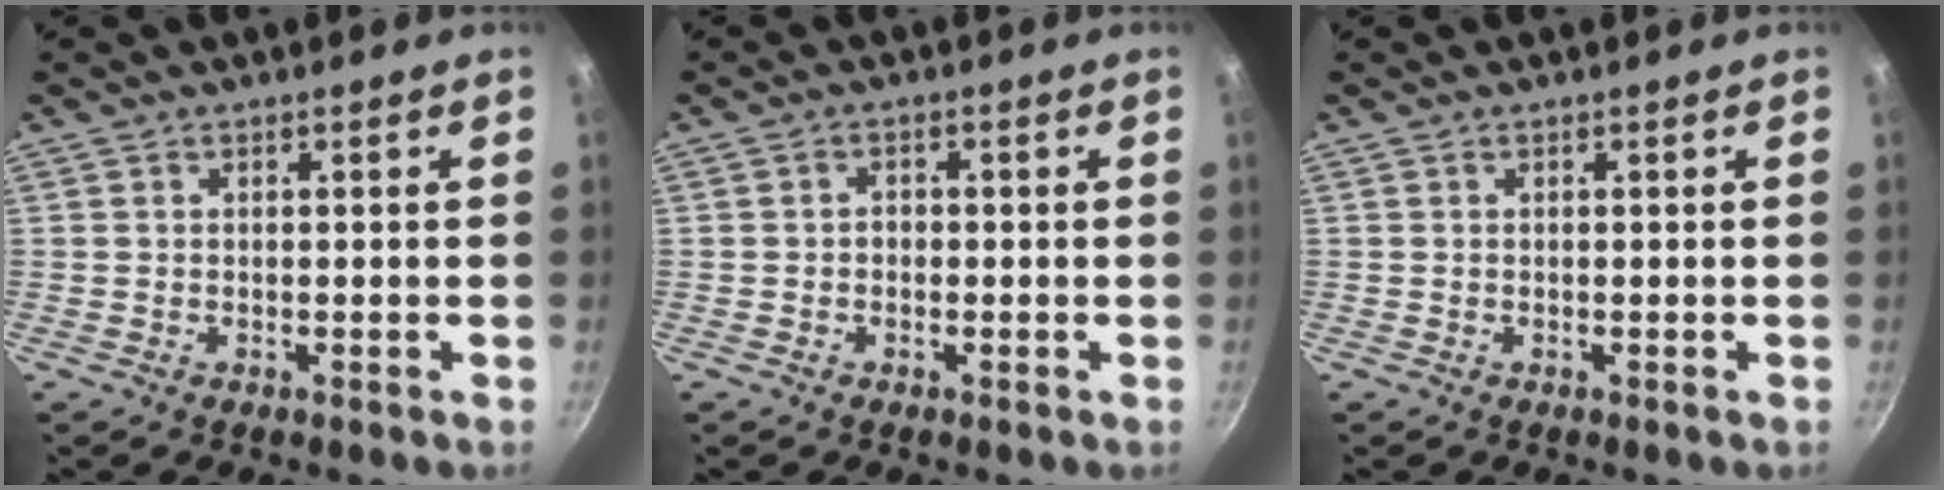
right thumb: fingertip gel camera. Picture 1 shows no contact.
{"total": 1.5, "force": [-0.4, 1.3, 0.7], "torque": [-0.007, 0.008, -0.010]}
{"total": 0.0}